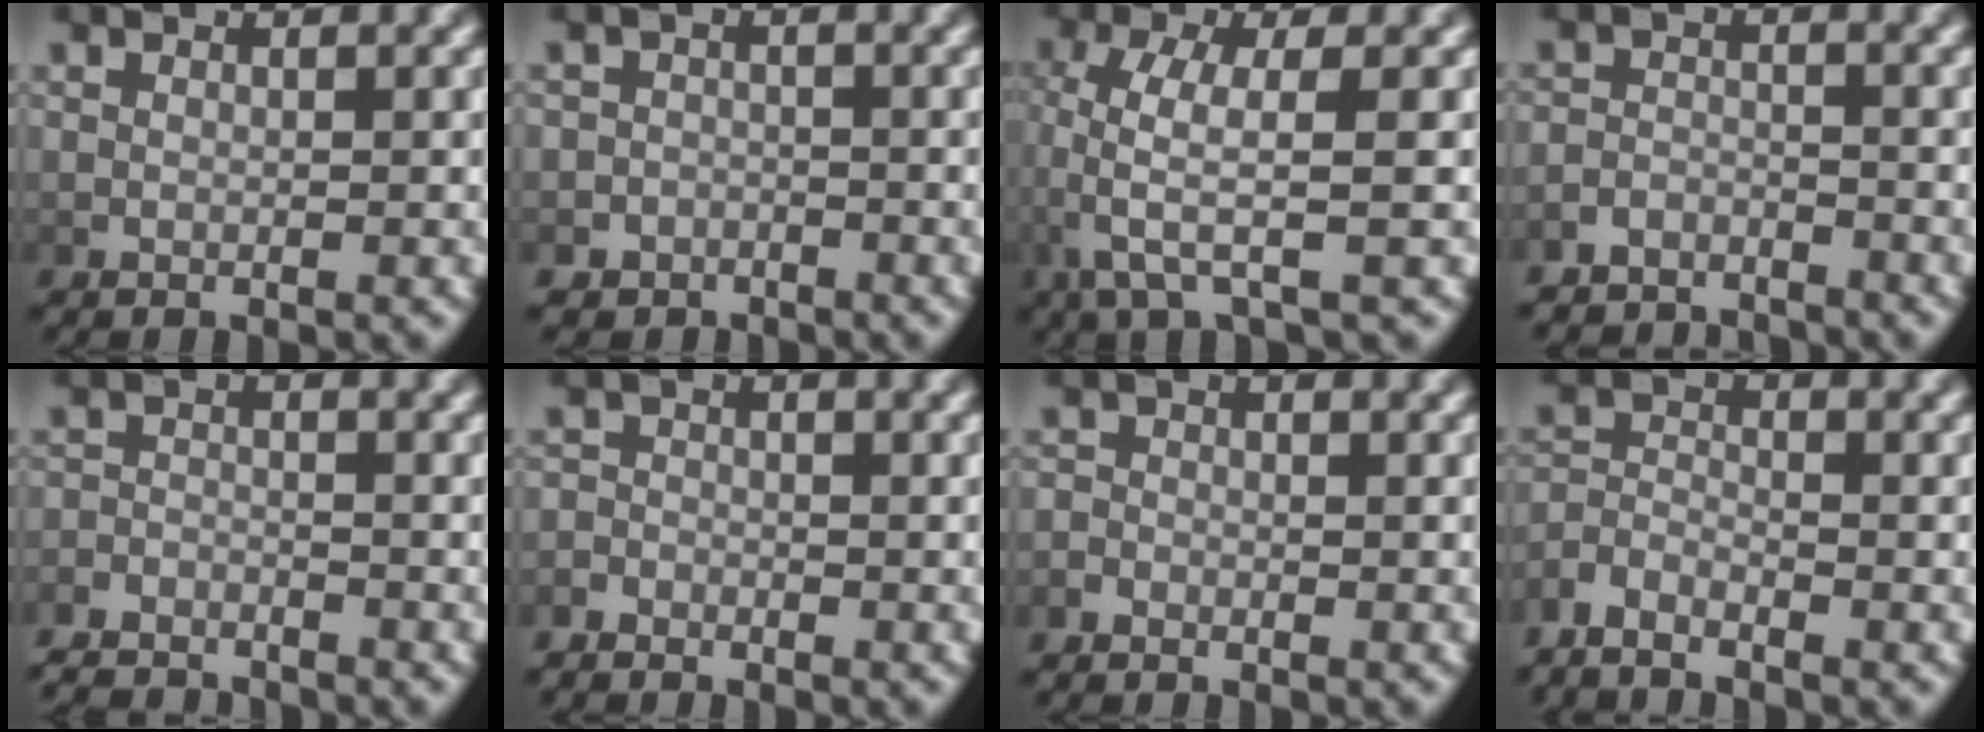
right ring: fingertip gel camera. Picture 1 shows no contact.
{"total": 3.8, "force": [-2.7, 2.5, -0.3], "torque": [0.011, -0.011, -0.052]}
{"total": 4.5, "force": [0.2, 1.1, 4.3], "torque": [-0.105, -0.008, 0.008]}
{"total": 4.2, "force": [-4.1, 1.0, 0.1], "torque": [0.001, -0.015, -0.068]}
{"total": 3.6, "force": [-3.5, 0.8, 0.3], "torque": [-0.002, -0.016, -0.059]}
{"total": 1.8, "force": [-1.7, 0.6, -0.2], "torque": [0.004, -0.010, -0.031]}
{"total": 1.2, "force": [-1.1, 0.4, -0.1], "torque": [0.000, -0.008, -0.019]}
{"total": 2.7, "force": [-1.9, 1.4, 1.3], "torque": [-0.037, -0.010, -0.034]}